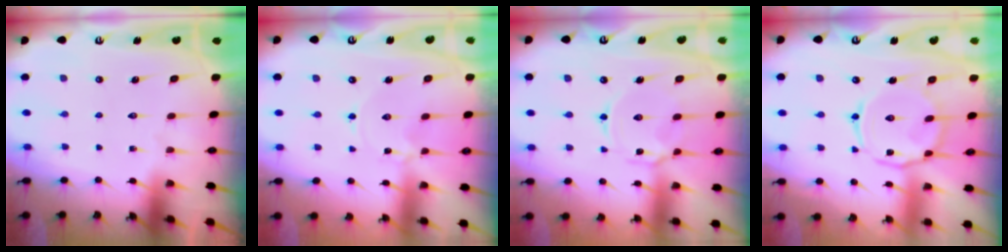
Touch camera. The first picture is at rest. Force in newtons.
{"total": 0.0}
{"total": 4.8, "press": 4.7, "slide": 0.5}
{"total": 10.3, "press": 10.3, "slide": 0.8}